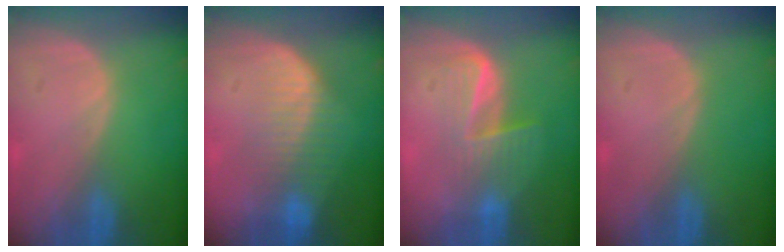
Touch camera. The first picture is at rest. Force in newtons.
{"total": 7.5, "press": 6.7, "slide": 3.4}
{"total": 7.0, "press": 5.7, "slide": 4.0}
{"total": 0.0}